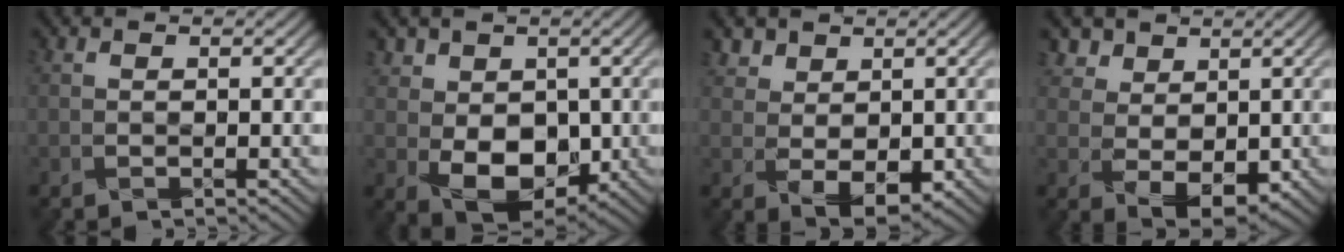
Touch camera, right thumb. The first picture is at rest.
{"total": 7.2, "force": [0.5, 5.8, 4.3], "torque": [-0.092, -0.015, 0.013]}
{"total": 4.1, "force": [1.6, 3.1, 2.2], "torque": [-0.052, -0.008, 0.036]}
{"total": 5.0, "force": [2.3, 3.6, 2.5], "torque": [-0.054, -0.007, 0.052]}